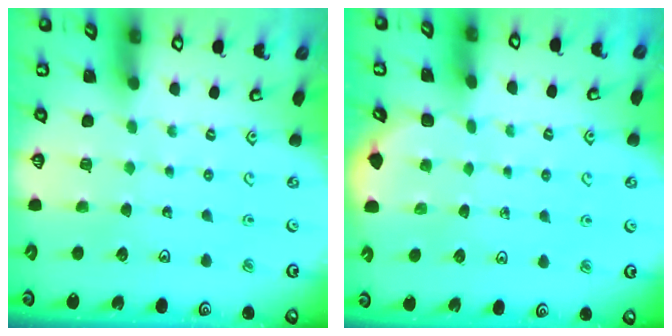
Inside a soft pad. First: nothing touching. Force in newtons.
{"total": 2.4, "press": 2.0, "slide": 1.3}